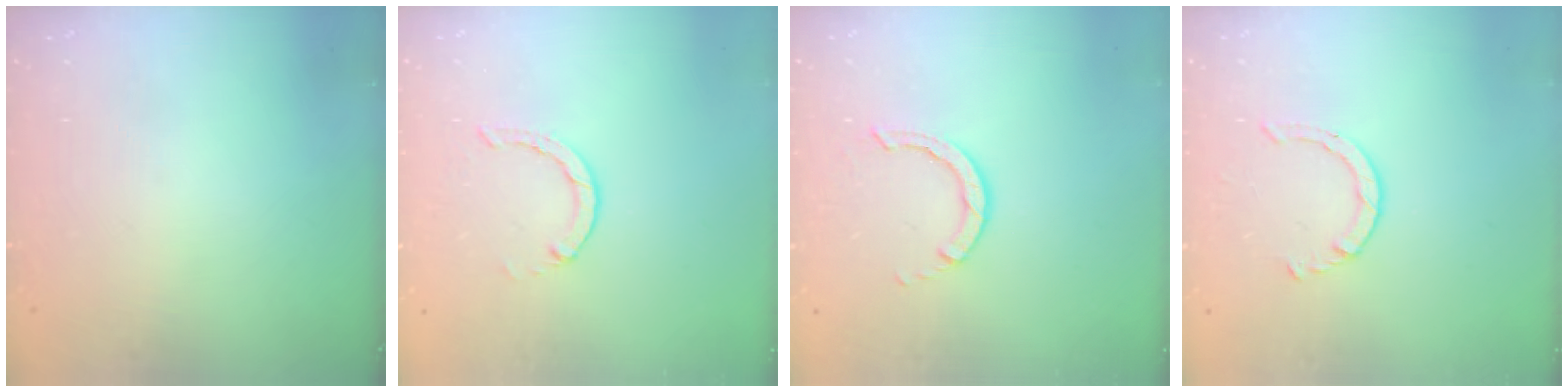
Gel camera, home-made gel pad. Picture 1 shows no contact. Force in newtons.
{"total": 1.3, "press": 1.3, "slide": 0.3}
{"total": 2.8, "press": 2.8, "slide": 0.3}
{"total": 2.6, "press": 2.6, "slide": 0.3}